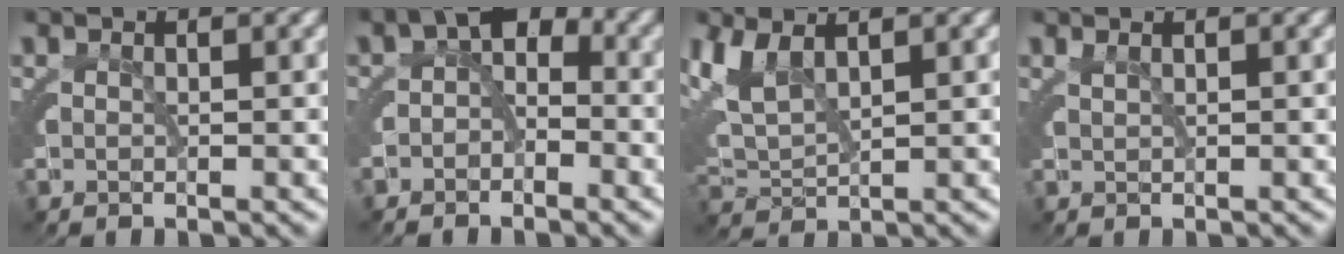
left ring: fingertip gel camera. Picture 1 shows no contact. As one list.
[{"total": 2.0, "force": [-0.3, 1.2, 1.7], "torque": [-0.010, -0.004, -0.011]}, {"total": 4.8, "force": [1.6, 3.2, 3.2], "torque": [-0.101, -0.009, 0.037]}, {"total": 1.2, "force": [0.5, -1.0, 0.0], "torque": [0.008, 0.000, 0.015]}]